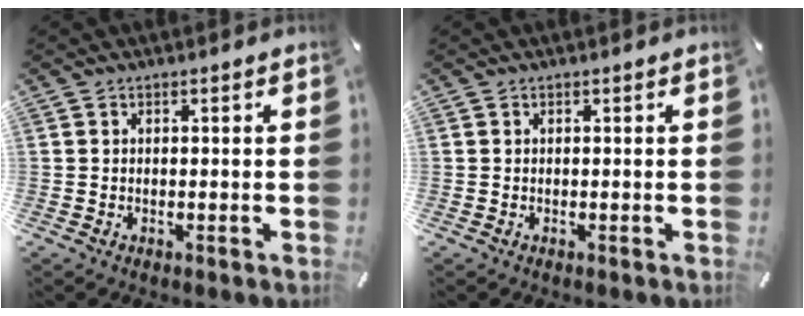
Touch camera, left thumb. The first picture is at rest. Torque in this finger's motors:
{"motor_torque": [-0.08, -0.08, 0.00, 0.00, 0.00]}